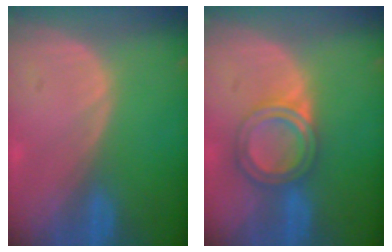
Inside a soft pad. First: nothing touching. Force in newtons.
{"total": 5.8, "press": 5.4, "slide": 2.3}